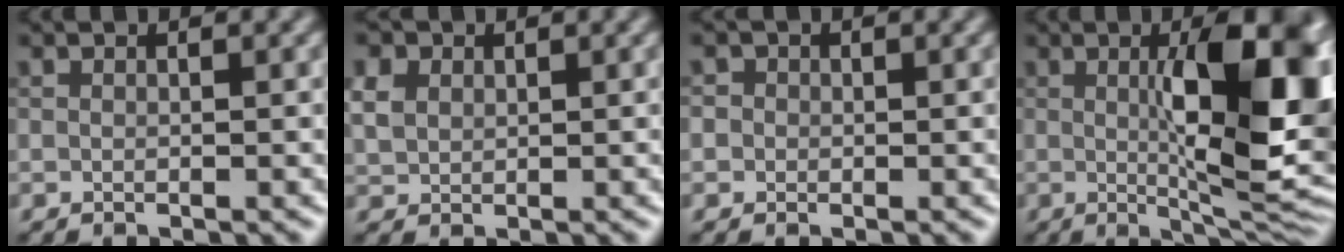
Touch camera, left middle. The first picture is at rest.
{"total": 2.2, "force": [1.0, 1.7, 1.0], "torque": [-0.026, 0.006, 0.019]}
{"total": 1.4, "force": [0.3, 1.4, 0.4], "torque": [0.004, 0.004, -0.007]}
{"total": 12.2, "force": [1.0, 3.7, 11.6], "torque": [-0.148, 0.003, 0.019]}